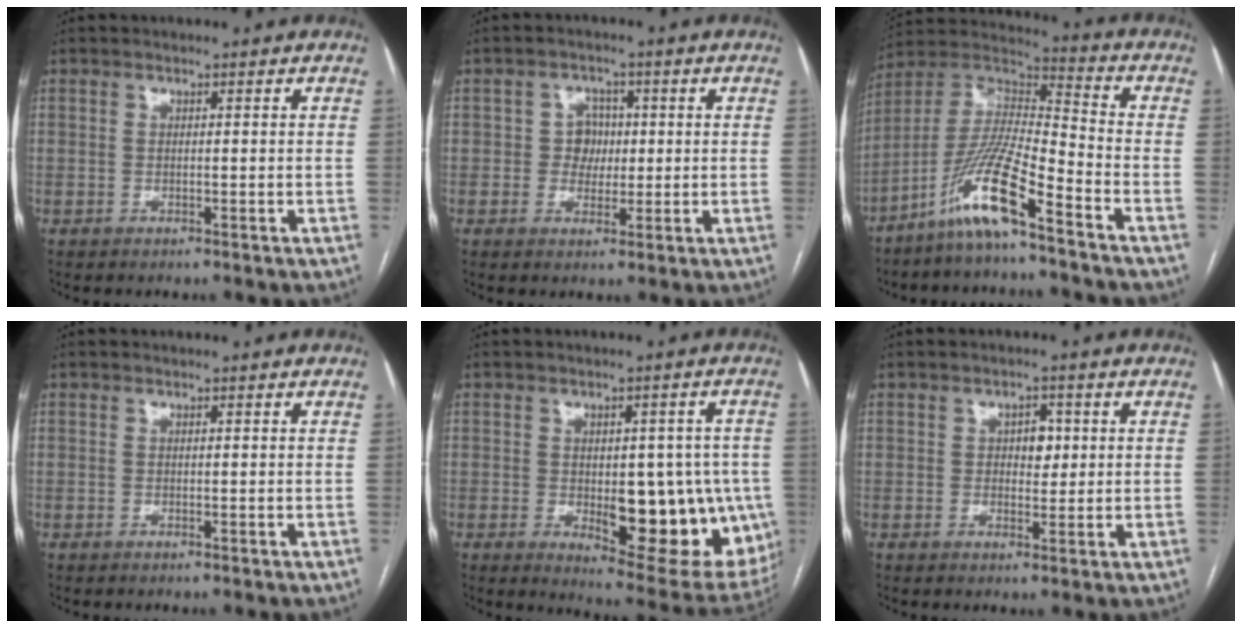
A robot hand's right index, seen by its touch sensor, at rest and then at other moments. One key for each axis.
{"total": 3.7, "fx": 0.2, "fy": 3.4, "fz": 1.4, "tx": -0.013, "ty": 0.011, "tz": 0.003}
{"total": 12.6, "fx": -7.9, "fy": 0.4, "fz": 9.8, "tx": -0.204, "ty": -0.004, "tz": -0.160}
{"total": 0.0}
{"total": 17.1, "fx": -3.1, "fy": 6.9, "fz": 15.3, "tx": -0.145, "ty": 0.006, "tz": -0.013}
{"total": 3.1, "fx": 0.6, "fy": 2.0, "fz": 2.3, "tx": -0.029, "ty": 0.006, "tz": 0.010}